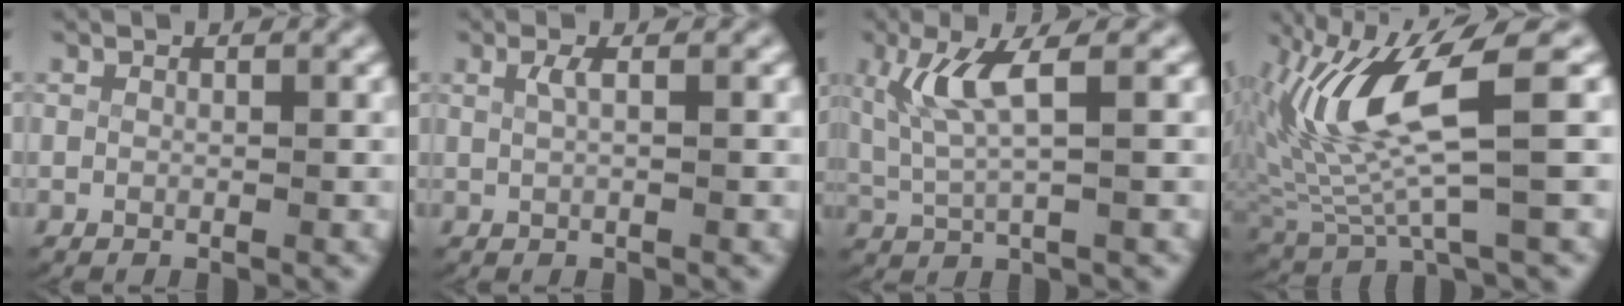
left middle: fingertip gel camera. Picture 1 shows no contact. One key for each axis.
{"total": 1.1, "fx": 0.2, "fy": 0.0, "fz": 1.1, "tx": -0.023, "ty": -0.003, "tz": 0.010}
{"total": 4.2, "fx": 1.2, "fy": 1.3, "fz": 3.9, "tx": -0.094, "ty": -0.005, "tz": 0.029}
{"total": 8.0, "fx": 0.9, "fy": 3.3, "fz": 7.2, "tx": -0.158, "ty": -0.004, "tz": 0.023}